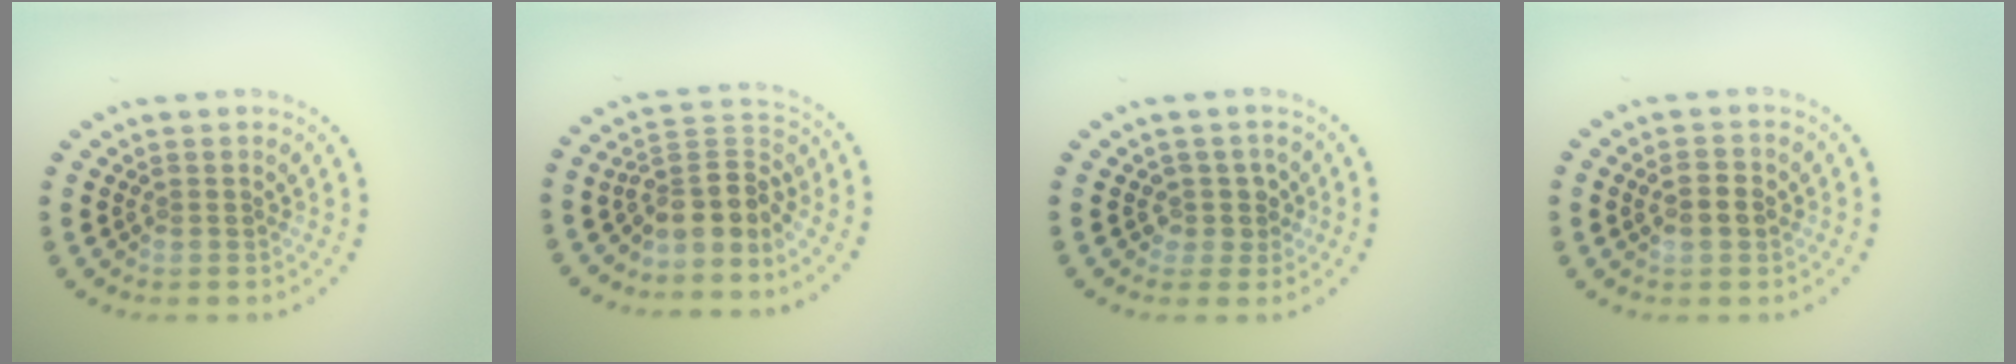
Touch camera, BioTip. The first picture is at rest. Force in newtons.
{"total": 3.8, "press": 2.8, "slide": 2.6}
{"total": 1.8, "press": 1.5, "slide": 1.0}
{"total": 1.9, "press": 1.9, "slide": 0.1}